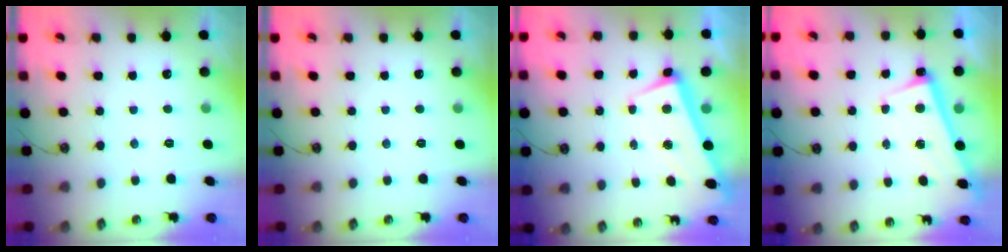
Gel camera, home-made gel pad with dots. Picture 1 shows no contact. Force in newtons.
{"total": 0.0}
{"total": 1.6, "press": 0.6, "slide": 1.4}
{"total": 2.7, "press": 2.6, "slide": 0.5}